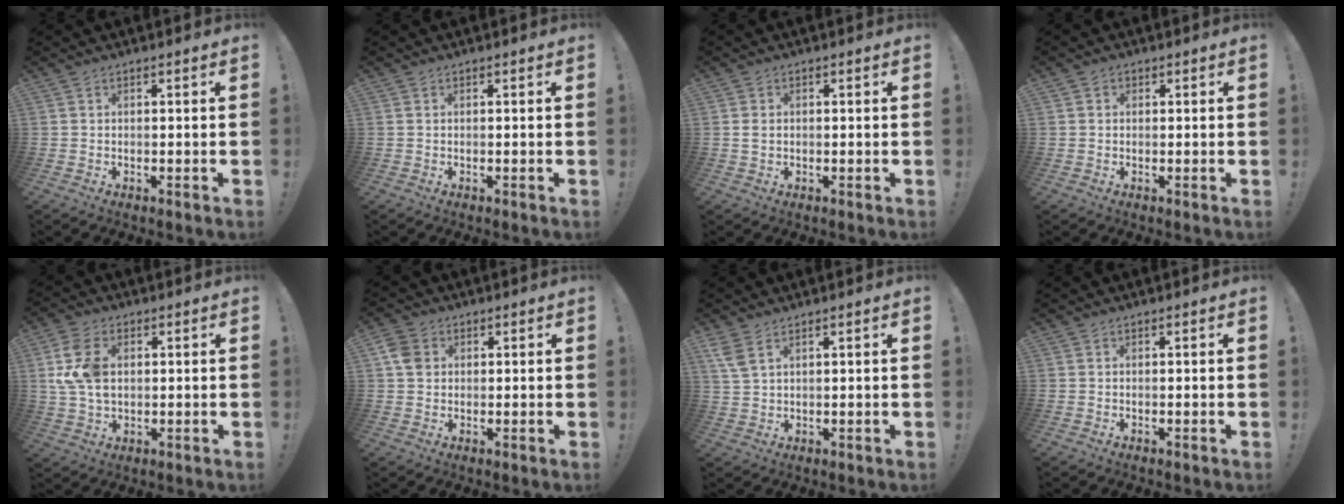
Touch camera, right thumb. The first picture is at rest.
{"total": 1.1, "force": [-0.6, -0.6, -0.8], "torque": [0.012, 0.000, -0.008]}
{"total": 1.9, "force": [0.3, 1.4, 1.3], "torque": [-0.017, 0.002, 0.005]}
{"total": 1.1, "force": [0.3, 1.0, 0.3], "torque": [0.000, 0.000, 0.004]}
{"total": 11.2, "force": [2.1, 7.4, 8.1], "torque": [-0.170, -0.001, 0.041]}
{"total": 5.8, "force": [1.5, 4.9, 2.7], "torque": [-0.039, 0.005, 0.028]}
{"total": 4.8, "force": [2.9, 2.0, 3.2], "torque": [-0.058, -0.007, 0.054]}
{"total": 0.0}